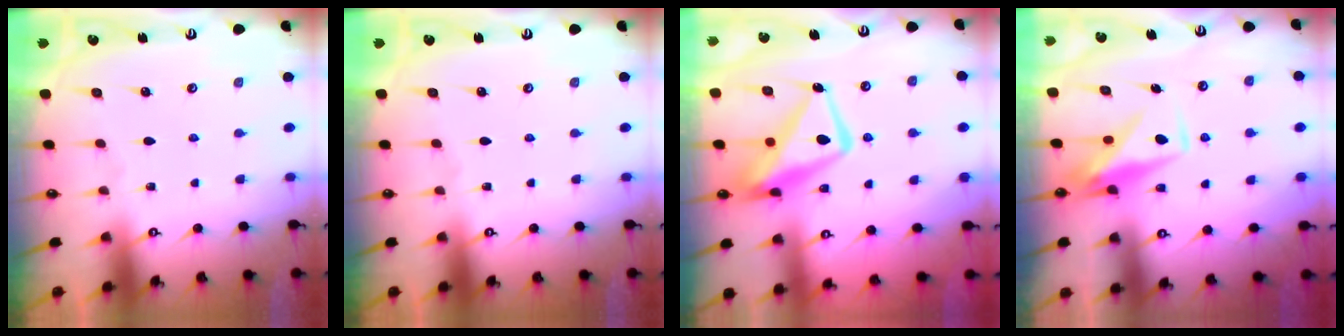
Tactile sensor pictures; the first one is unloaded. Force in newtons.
{"total": 0.0}
{"total": 12.9, "press": 12.8, "slide": 1.2}
{"total": 8.1, "press": 8.1, "slide": 0.2}